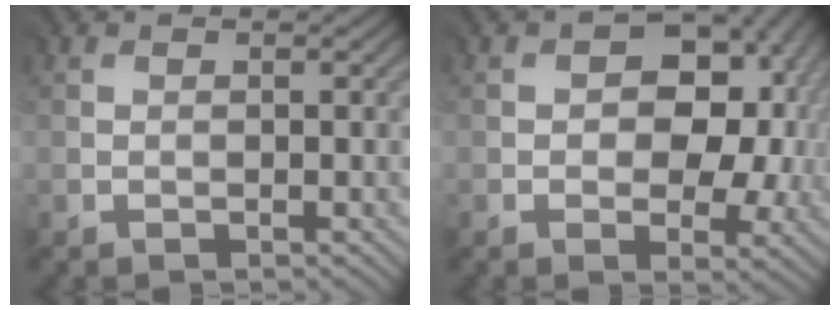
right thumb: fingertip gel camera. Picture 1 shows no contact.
{"total": 11.1, "force": [1.3, 7.2, 8.3], "torque": [-0.111, -0.005, 0.029]}